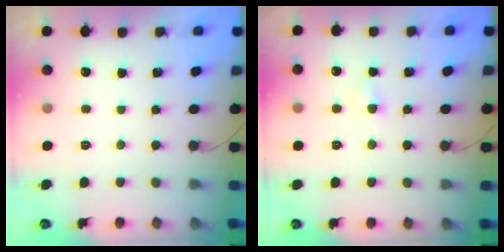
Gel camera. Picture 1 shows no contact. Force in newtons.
{"total": 2.7, "press": 2.5, "slide": 0.9}